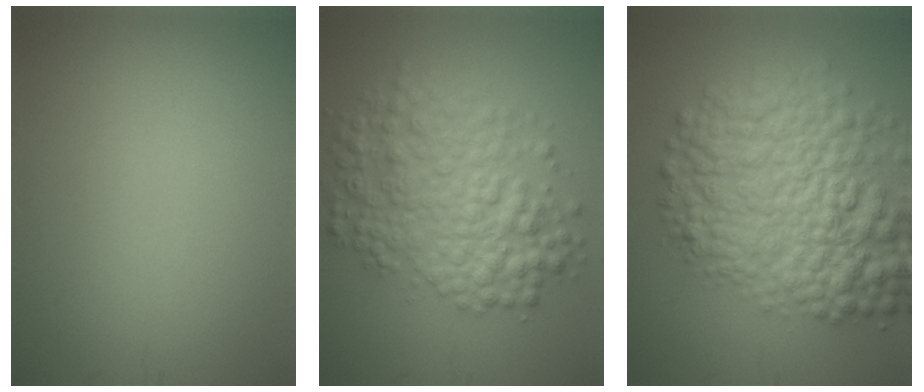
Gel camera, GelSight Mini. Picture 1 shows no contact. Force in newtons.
{"total": 7.2, "press": 7.2, "slide": 0.1}
{"total": 10.4, "press": 10.4, "slide": 0.3}